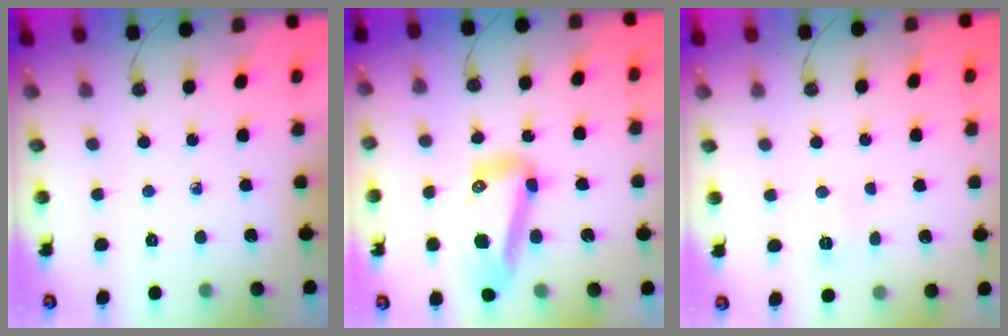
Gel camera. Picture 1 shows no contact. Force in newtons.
{"total": 14.7, "press": 14.6, "slide": 1.8}
{"total": 3.6, "press": 3.5, "slide": 0.7}